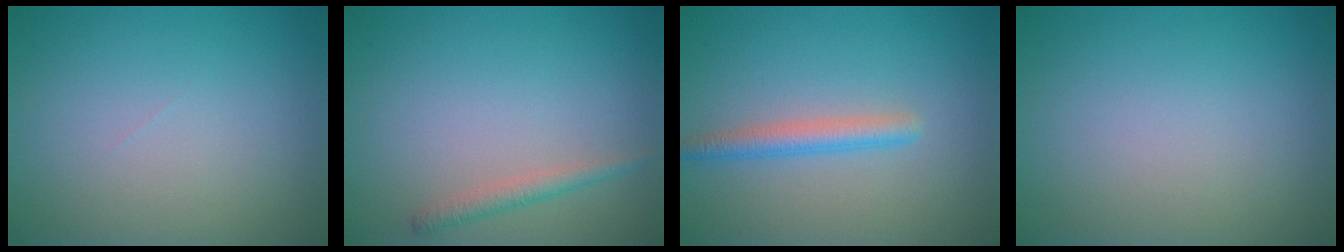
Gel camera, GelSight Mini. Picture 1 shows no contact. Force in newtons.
{"total": 1.4, "press": 1.4, "slide": 0.1}
{"total": 2.3, "press": 2.3, "slide": 0.1}
{"total": 0.0}